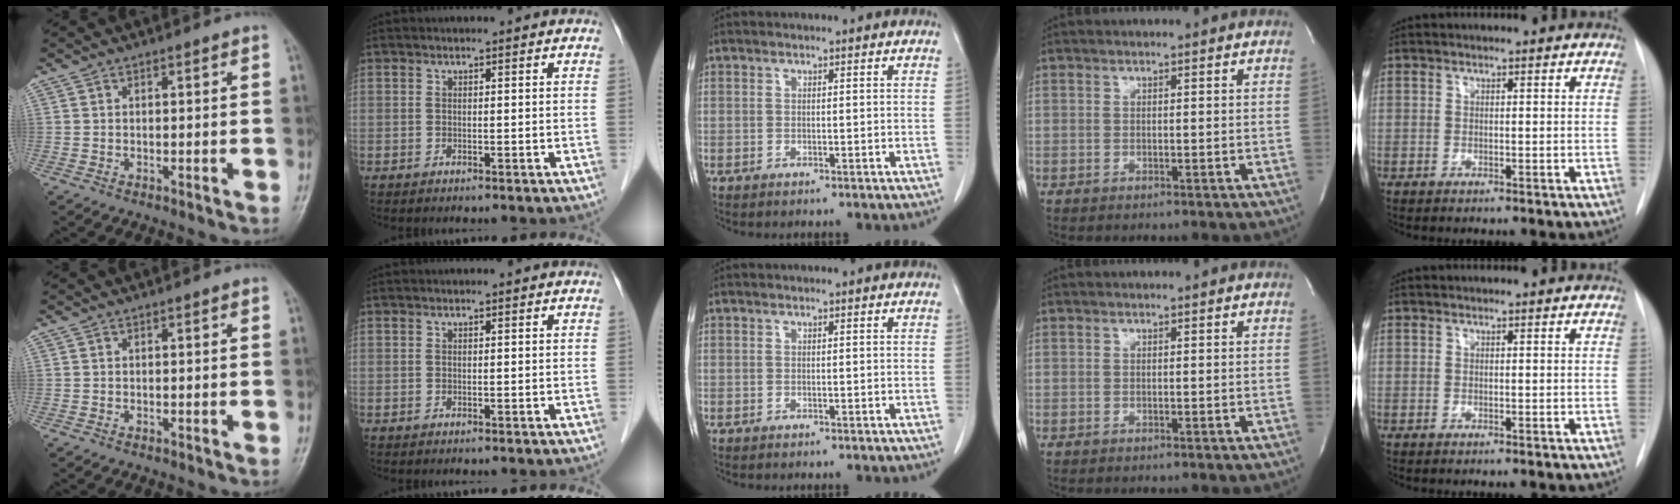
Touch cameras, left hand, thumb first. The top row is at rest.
{}